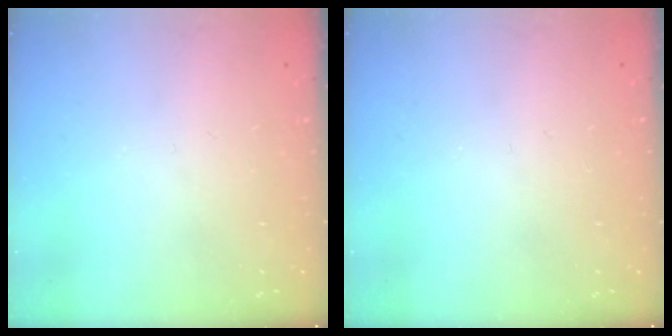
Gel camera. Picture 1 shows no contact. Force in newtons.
{"total": 0.0}